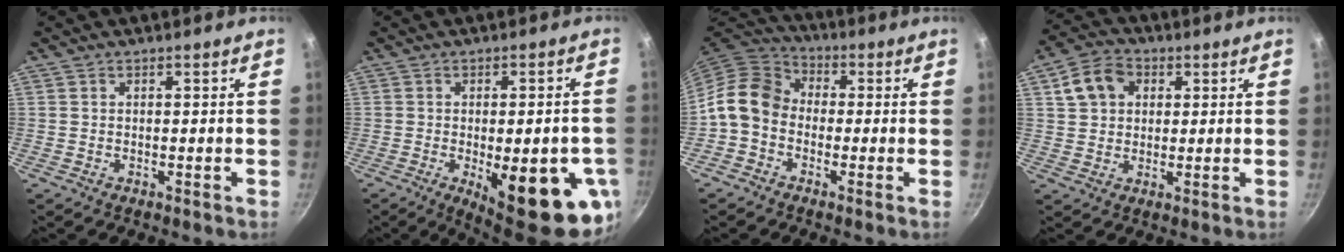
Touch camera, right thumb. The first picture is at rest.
{"total": 19.3, "force": [-5.9, 6.3, 17.2], "torque": [-0.196, -0.007, -0.067]}
{"total": 9.5, "force": [-1.6, 7.5, 5.5], "torque": [-0.081, 0.038, -0.057]}
{"total": 8.3, "force": [2.6, 6.5, 4.5], "torque": [-0.064, 0.013, 0.037]}